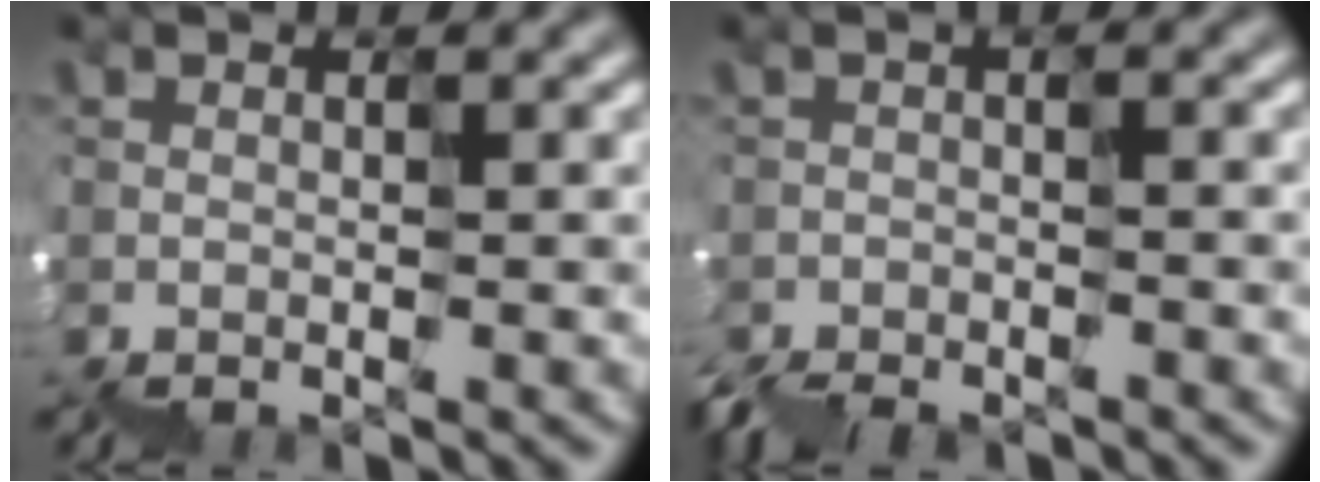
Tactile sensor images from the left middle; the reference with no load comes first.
{"total": 3.8, "force": [-3.8, 0.3, 0.4], "torque": [-0.014, -0.003, -0.057]}